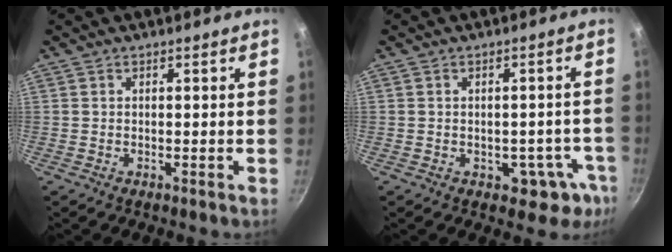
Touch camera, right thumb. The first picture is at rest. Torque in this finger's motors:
{"motor_torque": [-0.45, 0.39, 0.35, -0.03, 0.00]}